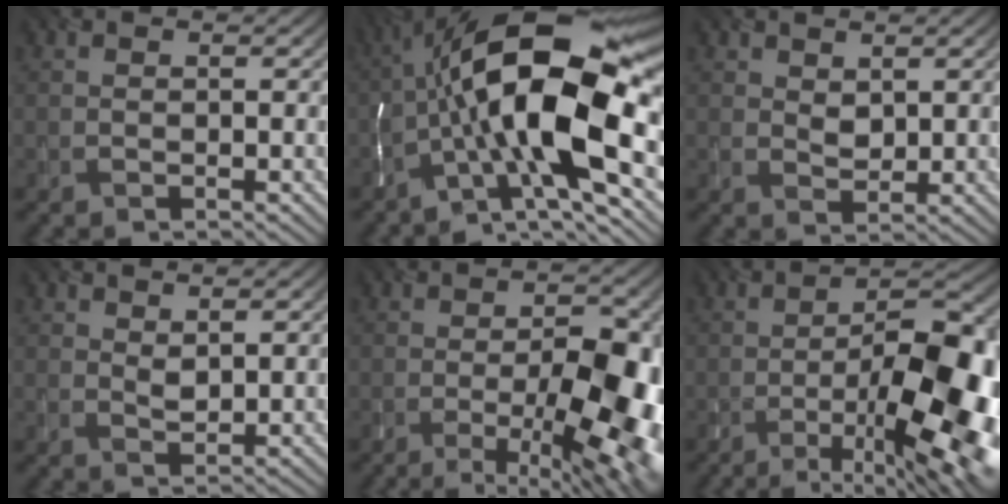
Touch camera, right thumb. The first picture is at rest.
{"total": 20.0, "force": [-1.7, 7.0, 18.7], "torque": [-0.333, 0.028, -0.049]}
{"total": 1.8, "force": [1.2, 1.1, 0.7], "torque": [-0.018, -0.005, 0.027]}
{"total": 1.7, "force": [1.3, 0.7, 0.8], "torque": [-0.021, -0.004, 0.029]}
{"total": 13.1, "force": [-3.7, 4.7, 11.6], "torque": [-0.141, -0.007, -0.045]}
{"total": 17.2, "force": [-6.5, 6.0, 14.7], "torque": [-0.198, 0.004, -0.089]}